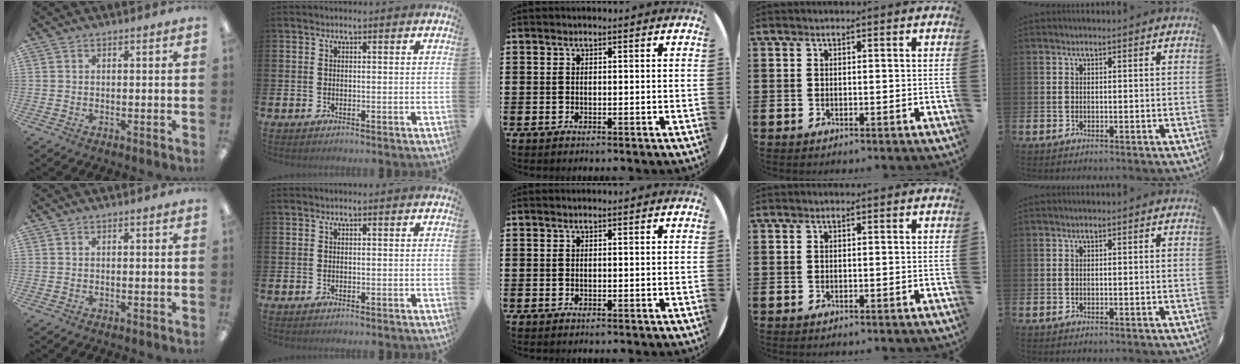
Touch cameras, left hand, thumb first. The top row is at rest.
{}